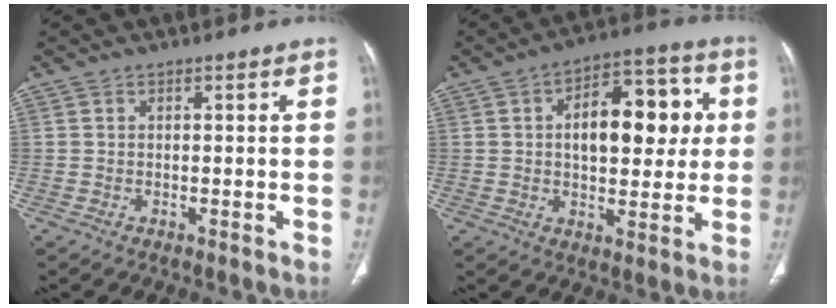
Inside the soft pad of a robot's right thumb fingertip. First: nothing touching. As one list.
[{"total": 16.4, "force": [2.7, 8.9, 13.5], "torque": [-0.153, 0.022, 0.039]}]